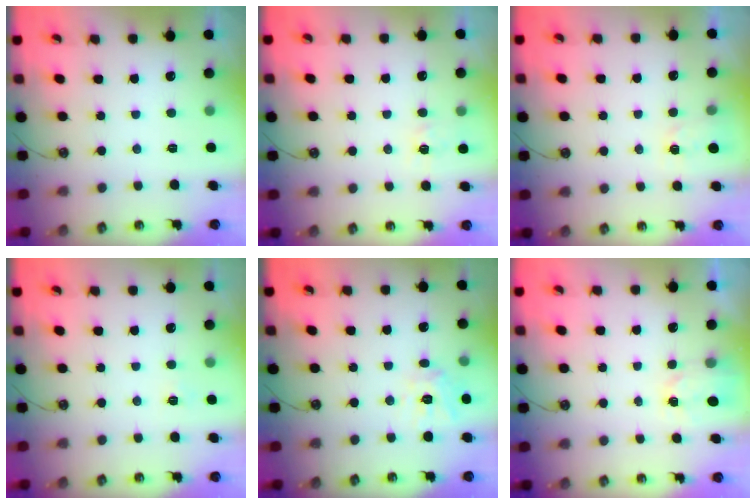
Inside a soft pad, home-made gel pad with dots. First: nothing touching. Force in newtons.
{"total": 5.0, "press": 4.9, "slide": 0.8}
{"total": 2.7, "press": 2.6, "slide": 0.4}
{"total": 4.5, "press": 4.5, "slide": 0.5}
{"total": 10.9, "press": 10.9, "slide": 0.8}
{"total": 2.2, "press": 2.2, "slide": 0.2}